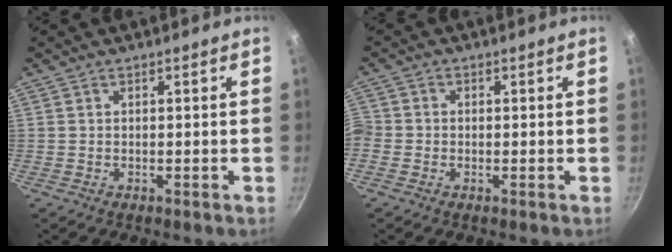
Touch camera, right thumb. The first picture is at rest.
{"total": 4.0, "force": [-1.3, 3.6, 1.2], "torque": [-0.025, 0.011, -0.035]}